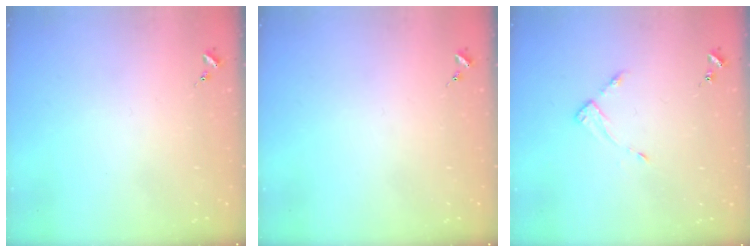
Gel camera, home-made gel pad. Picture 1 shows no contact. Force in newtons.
{"total": 0.0}
{"total": 4.1, "press": 4.1, "slide": 0.4}